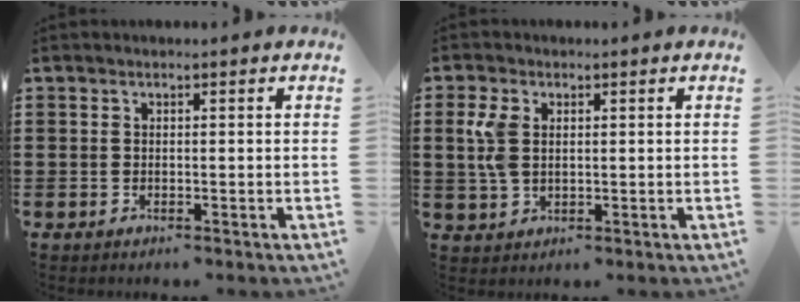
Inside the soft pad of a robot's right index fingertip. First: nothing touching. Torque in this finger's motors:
{"motor_torque": [0.19, -0.07, 0.15, 0.11]}